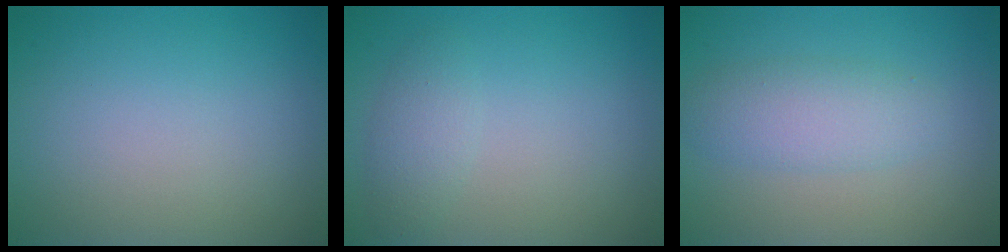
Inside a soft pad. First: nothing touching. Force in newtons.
{"total": 1.7, "press": 1.7, "slide": 0.1}
{"total": 3.2, "press": 3.2, "slide": 0.1}